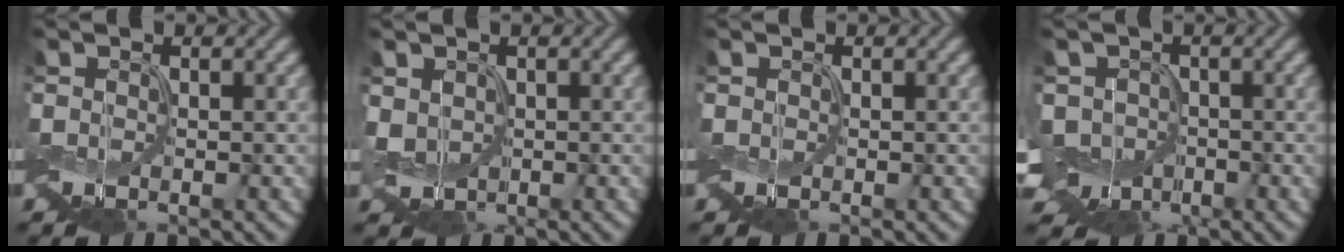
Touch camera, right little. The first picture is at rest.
{"total": 2.4, "force": [-0.3, 2.0, 1.4], "torque": [-0.038, 0.001, -0.007]}
{"total": 0.0}
{"total": 5.7, "force": [-1.6, 4.4, 3.3], "torque": [-0.064, -0.010, -0.041]}